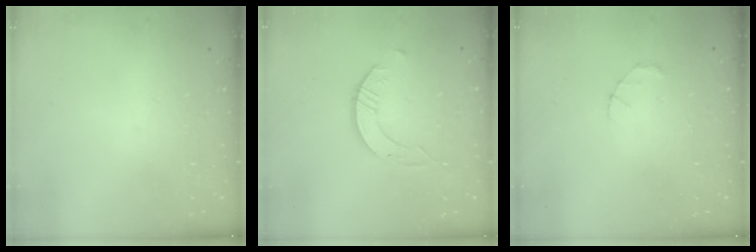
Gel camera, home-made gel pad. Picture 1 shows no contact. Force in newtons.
{"total": 2.4, "press": 2.4, "slide": 0.3}
{"total": 1.5, "press": 1.5, "slide": 0.3}